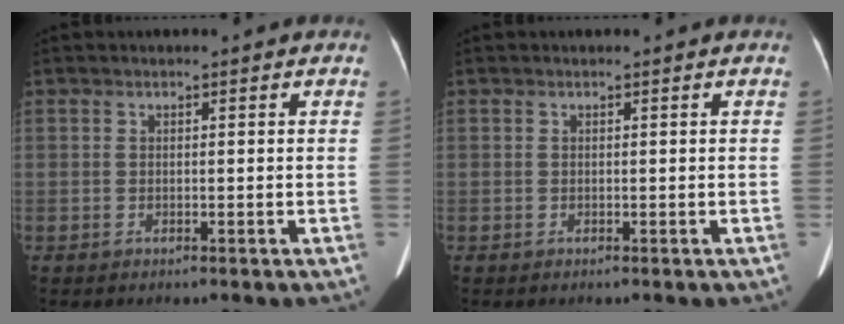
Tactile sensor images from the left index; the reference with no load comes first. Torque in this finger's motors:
{"motor_torque": [-0.11, -0.30, 0.01, -0.01]}